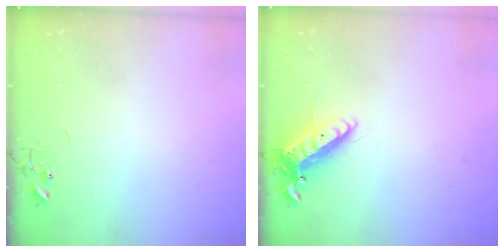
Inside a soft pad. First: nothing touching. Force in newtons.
{"total": 13.1, "press": 12.9, "slide": 2.5}